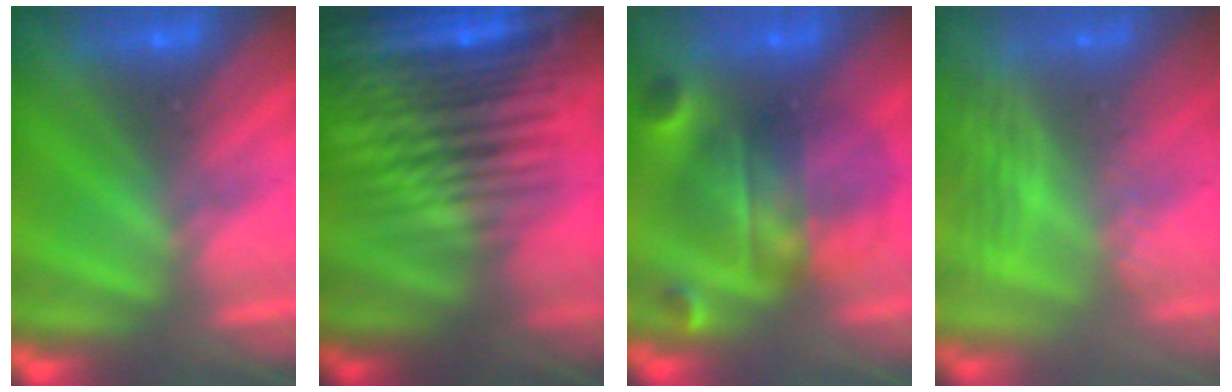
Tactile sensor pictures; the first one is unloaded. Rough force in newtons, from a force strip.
{"total": 9.1}
{"total": 6.7}
{"total": 2.7}